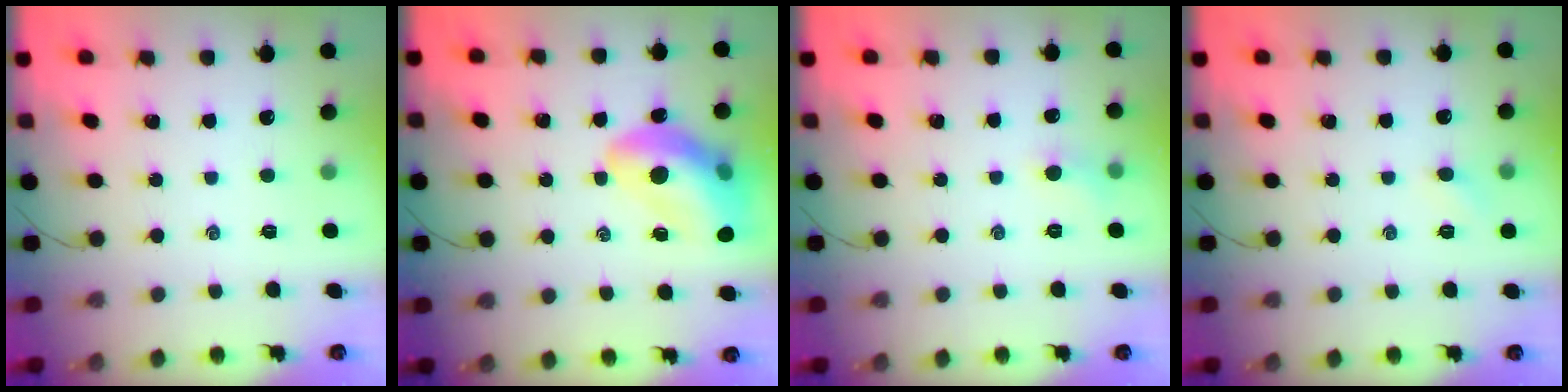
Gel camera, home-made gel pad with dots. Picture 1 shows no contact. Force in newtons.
{"total": 16.7, "press": 16.1, "slide": 4.5}
{"total": 3.8, "press": 3.5, "slide": 1.2}
{"total": 2.5, "press": 2.4, "slide": 0.7}